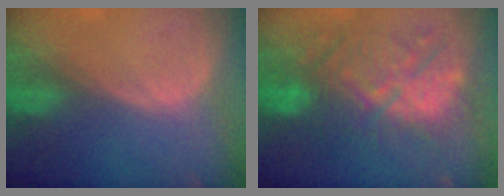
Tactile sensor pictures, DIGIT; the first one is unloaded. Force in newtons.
{"total": 11.0, "press": 10.9, "slide": 1.8}